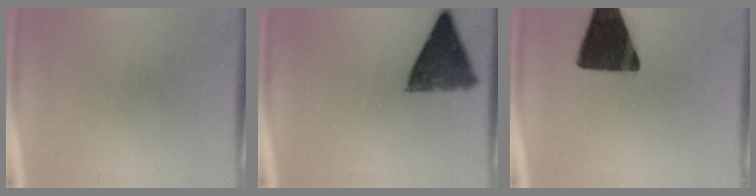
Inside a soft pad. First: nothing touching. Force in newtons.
{"total": 9.5}
{"total": 16.8}